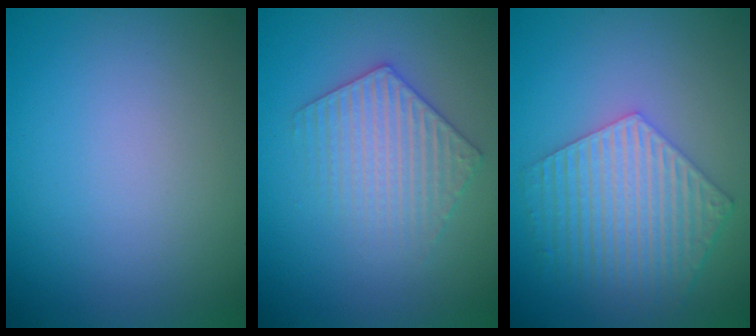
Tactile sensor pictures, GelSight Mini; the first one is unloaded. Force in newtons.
{"total": 4.0, "press": 4.0, "slide": 0.5}
{"total": 6.1, "press": 4.7, "slide": 3.9}